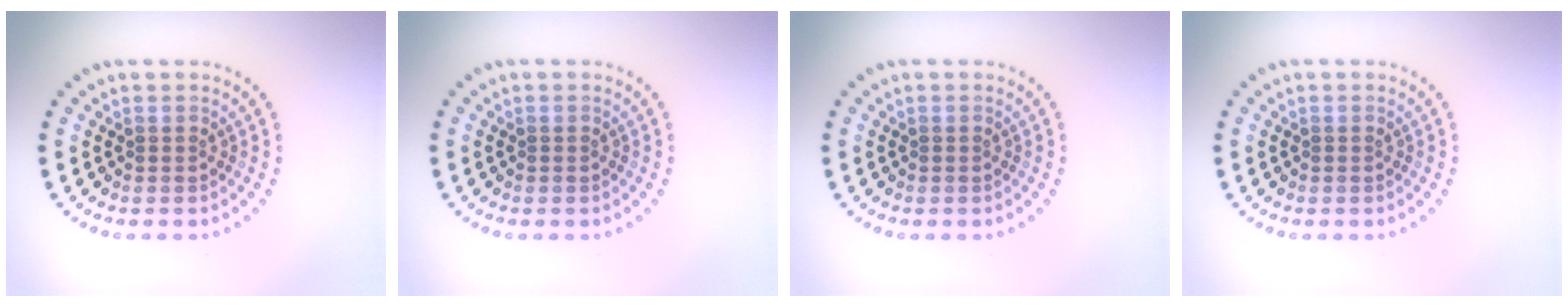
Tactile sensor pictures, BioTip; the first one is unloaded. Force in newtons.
{"total": 0.0}
{"total": 0.0}
{"total": 0.0}